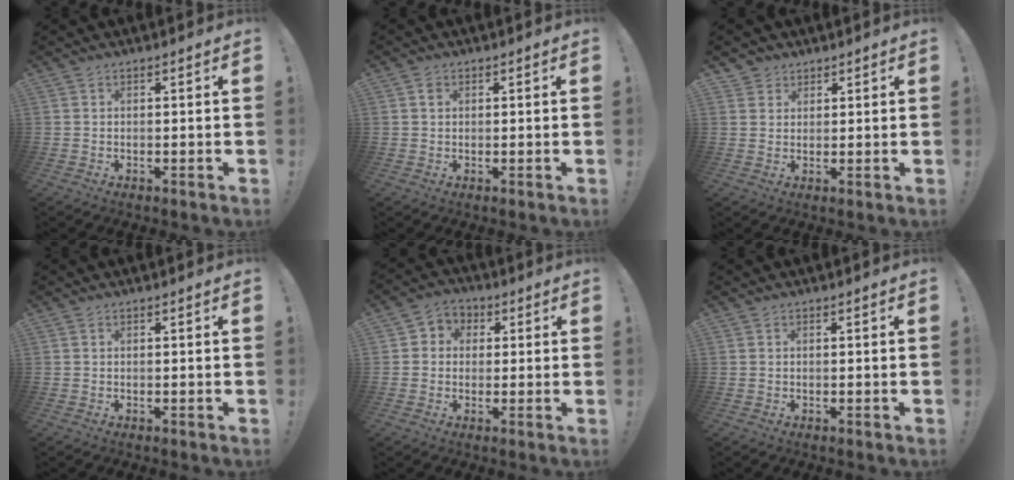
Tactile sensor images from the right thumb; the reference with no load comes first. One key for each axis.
{"total": 1.1, "fx": 0.4, "fy": 0.9, "fz": 0.4, "tx": 0.000, "ty": -0.001, "tz": 0.005}
{"total": 3.1, "fx": 2.1, "fy": 2.3, "fz": -0.1, "tx": 0.001, "ty": -0.010, "tz": 0.039}
{"total": 0.0}
{"total": 5.1, "fx": -0.5, "fy": 4.8, "fz": 1.4, "tx": -0.016, "ty": 0.013, "tz": -0.006}
{"total": 0.0}